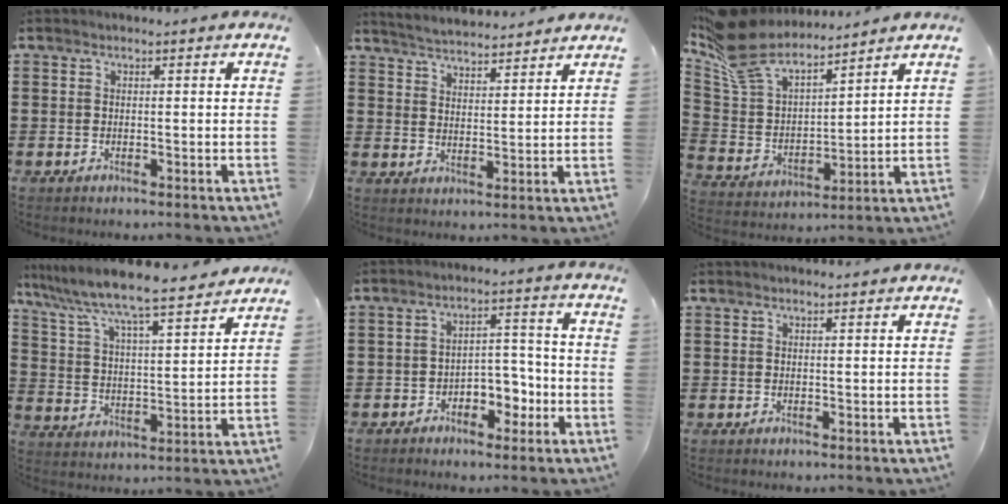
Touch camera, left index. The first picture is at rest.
{"total": 4.1, "force": [4.0, -0.1, 0.2], "torque": [-0.019, -0.021, 0.071]}
{"total": 10.6, "force": [9.2, 3.2, 4.2], "torque": [-0.129, -0.047, 0.166]}
{"total": 7.2, "force": [6.7, -0.2, 2.7], "torque": [-0.082, -0.049, 0.107]}
{"total": 4.7, "force": [-2.7, 3.0, 2.5], "torque": [-0.048, 0.014, -0.053]}
{"total": 0.9, "force": [0.9, 0.1, 0.1], "torque": [-0.003, -0.001, 0.018]}